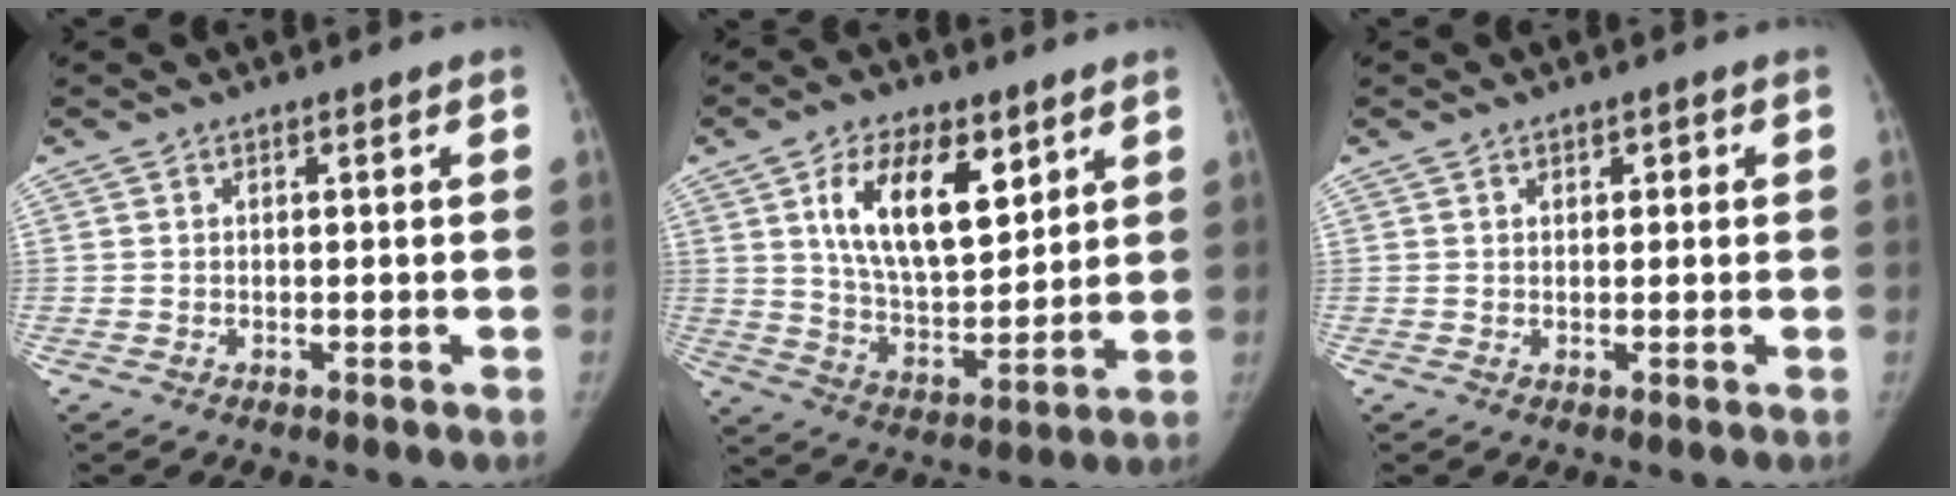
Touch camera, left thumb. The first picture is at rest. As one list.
[{"total": 15.7, "force": [6.8, 7.9, 11.8], "torque": [-0.169, -0.035, 0.128]}, {"total": 1.1, "force": [0.5, 0.8, 0.6], "torque": [0.003, 0.001, 0.004]}]